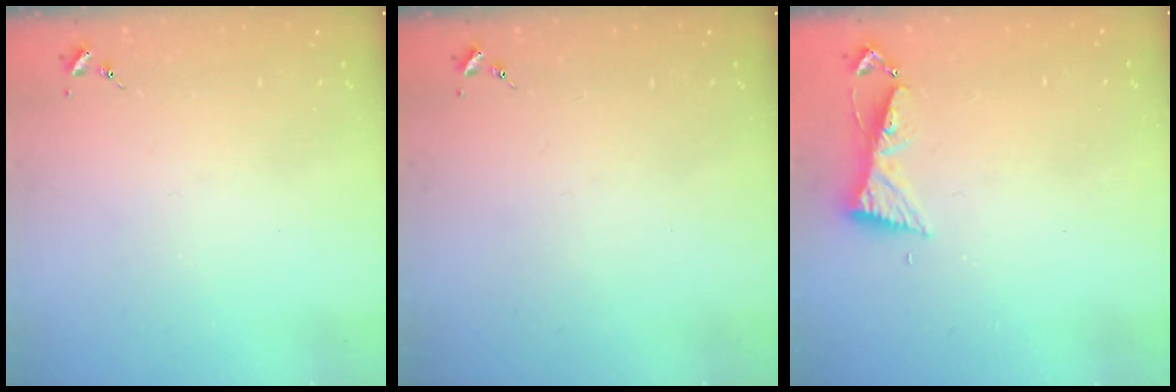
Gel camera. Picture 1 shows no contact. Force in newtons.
{"total": 0.0}
{"total": 6.0, "press": 5.9, "slide": 0.7}